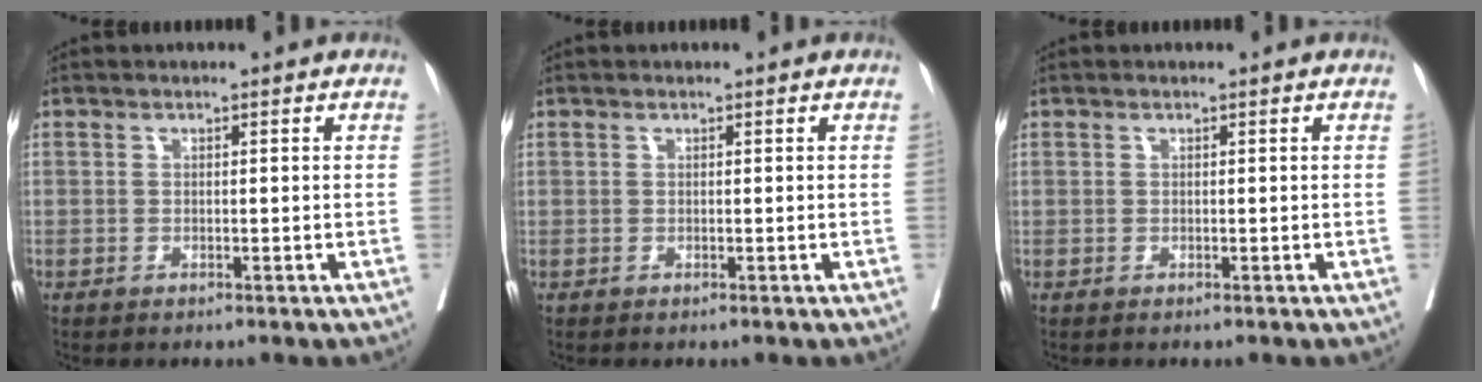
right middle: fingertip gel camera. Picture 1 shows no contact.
{"total": 0.0}
{"total": 0.0}